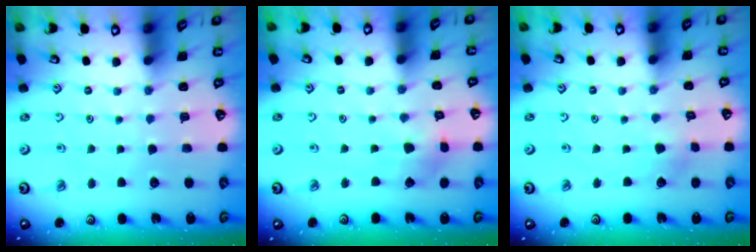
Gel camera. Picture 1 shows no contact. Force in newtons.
{"total": 4.1, "press": 4.1, "slide": 0.5}
{"total": 2.6, "press": 2.6, "slide": 0.2}